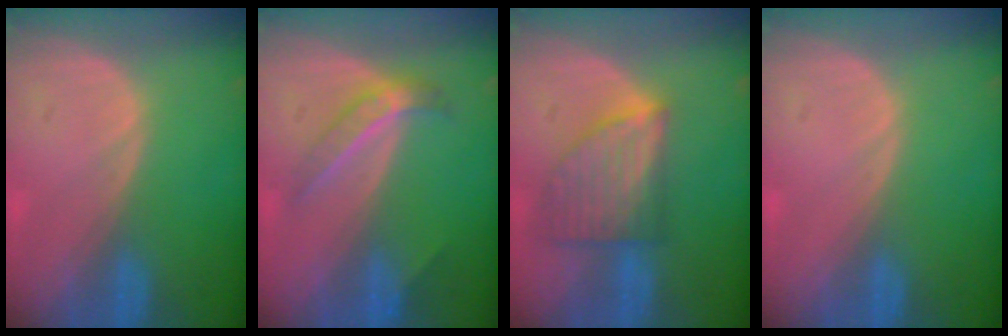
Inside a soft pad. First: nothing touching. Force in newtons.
{"total": 4.2, "press": 4.2, "slide": 0.4}
{"total": 7.5, "press": 6.9, "slide": 3.0}
{"total": 0.0}